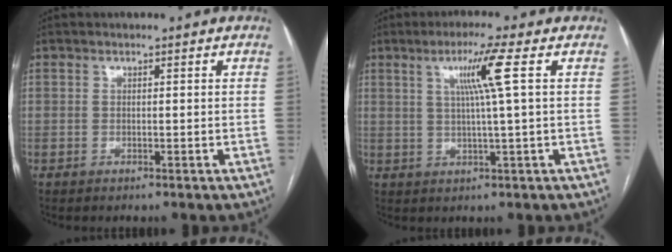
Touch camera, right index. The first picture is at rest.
{"total": 6.3, "force": [1.9, -1.4, 5.8], "torque": [-0.107, 0.003, 0.038]}